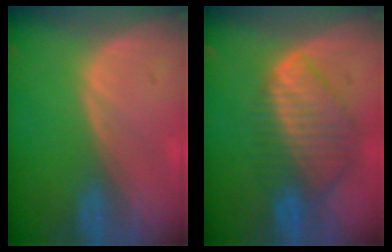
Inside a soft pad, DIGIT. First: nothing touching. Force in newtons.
{"total": 8.7, "press": 7.7, "slide": 4.0}